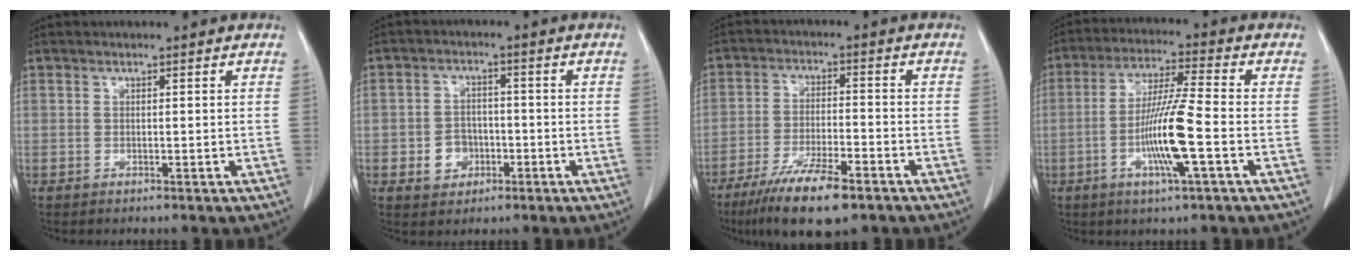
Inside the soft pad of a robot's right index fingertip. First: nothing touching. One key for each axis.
{"total": 4.5, "fx": -1.4, "fy": 3.8, "fz": 2.0, "tx": -0.034, "ty": 0.010, "tz": -0.015}
{"total": 11.5, "fx": -7.8, "fy": 2.3, "fz": 8.2, "tx": -0.146, "ty": -0.023, "tz": -0.131}
{"total": 10.9, "fx": -3.0, "fy": -0.2, "fz": 10.5, "tx": -0.206, "ty": -0.010, "tz": -0.061}